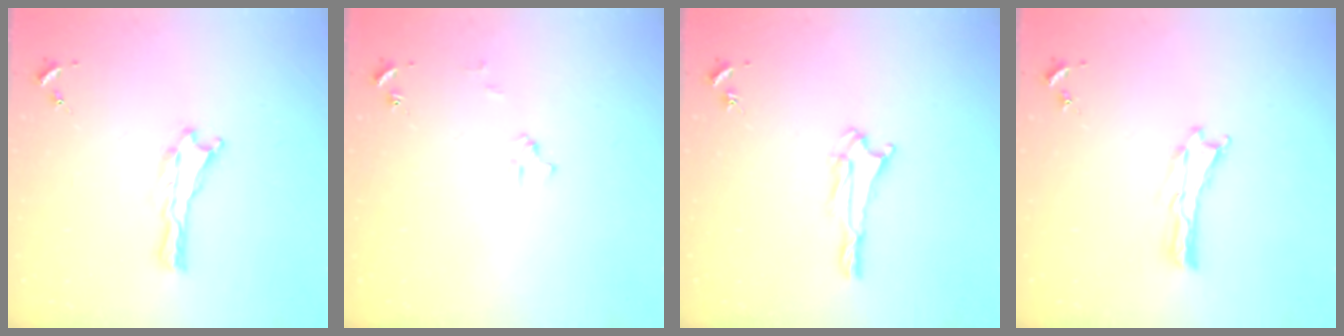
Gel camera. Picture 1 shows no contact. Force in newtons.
{"total": 3.0, "press": 3.0, "slide": 0.2}
{"total": 1.7, "press": 1.7, "slide": 0.2}
{"total": 0.0}